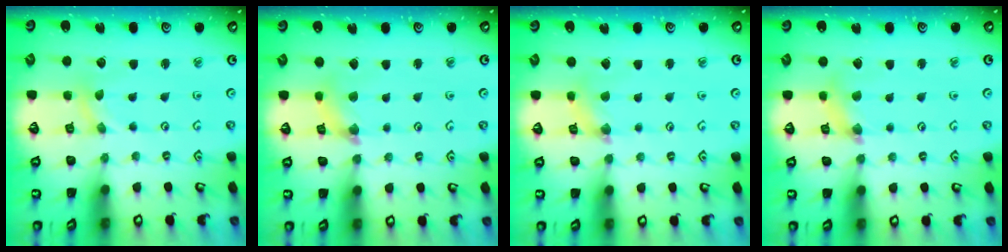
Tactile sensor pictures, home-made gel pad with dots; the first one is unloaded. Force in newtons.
{"total": 3.9, "press": 3.9, "slide": 0.4}
{"total": 2.2, "press": 2.2, "slide": 0.4}
{"total": 4.1, "press": 4.1, "slide": 0.4}